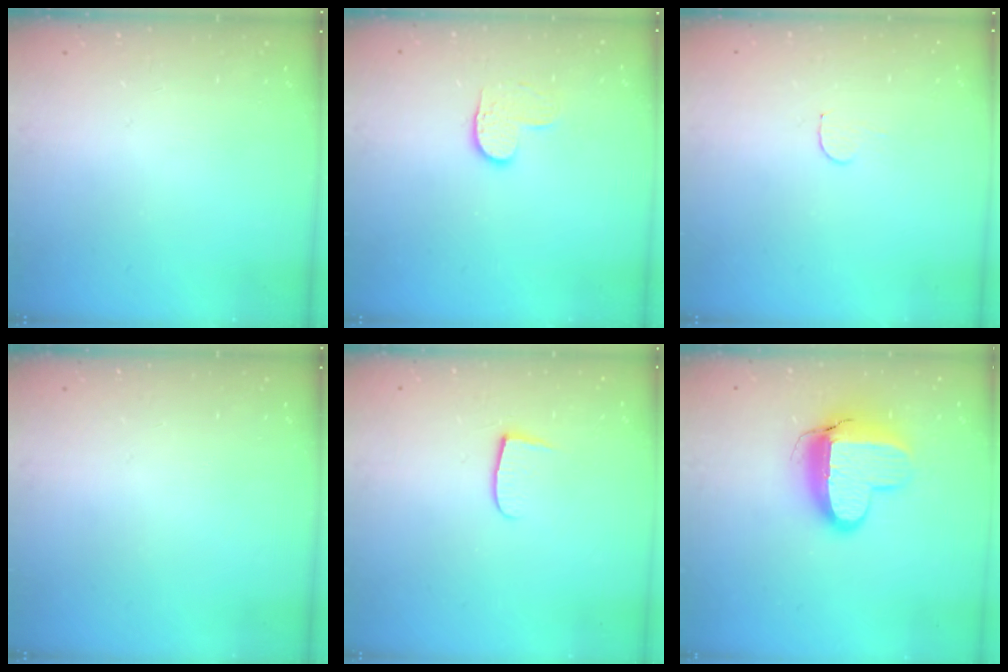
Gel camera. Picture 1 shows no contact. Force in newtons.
{"total": 4.0, "press": 4.0, "slide": 0.4}
{"total": 3.4, "press": 3.4, "slide": 0.3}
{"total": 0.0}
{"total": 4.8, "press": 4.8, "slide": 0.6}
{"total": 13.3, "press": 13.3, "slide": 1.0}